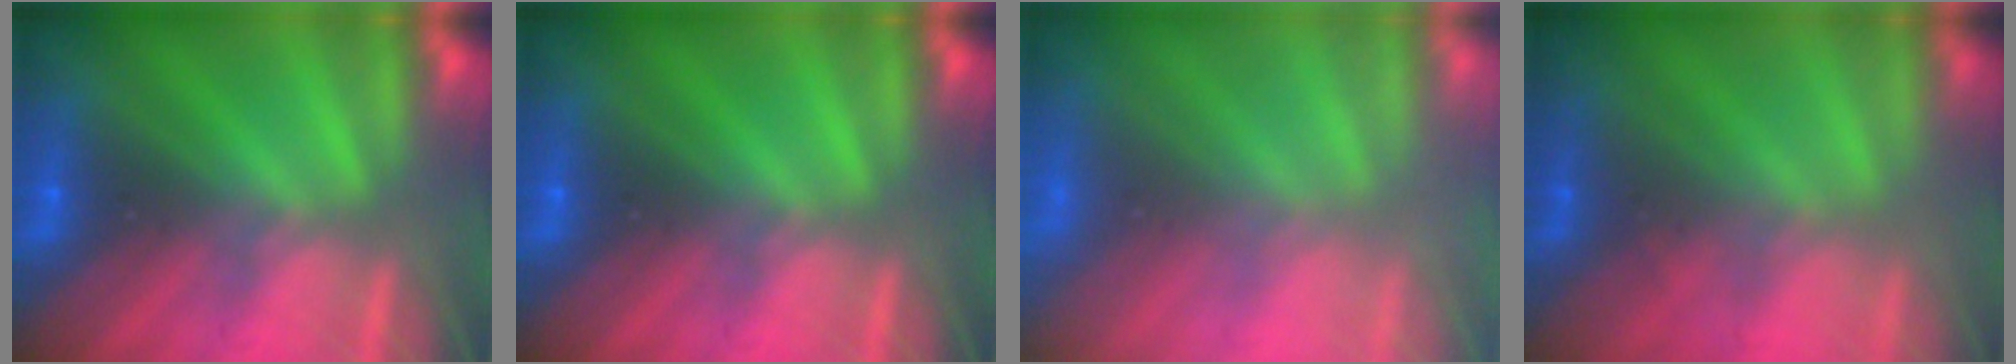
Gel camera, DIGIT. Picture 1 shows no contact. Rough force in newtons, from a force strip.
{"total": 0.0}
{"total": 9.1}
{"total": 1.8}